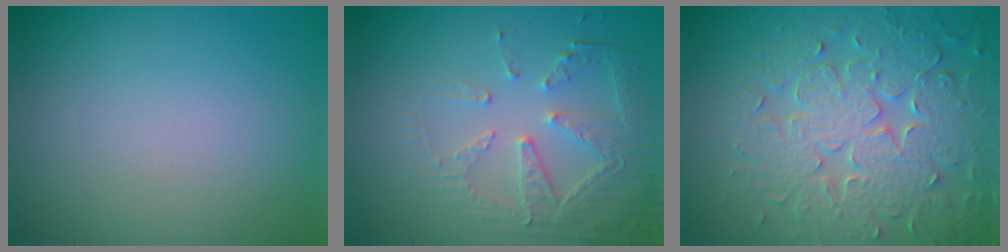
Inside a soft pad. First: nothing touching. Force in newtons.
{"total": 4.5, "press": 3.5, "slide": 2.9}
{"total": 8.1, "press": 6.2, "slide": 5.1}